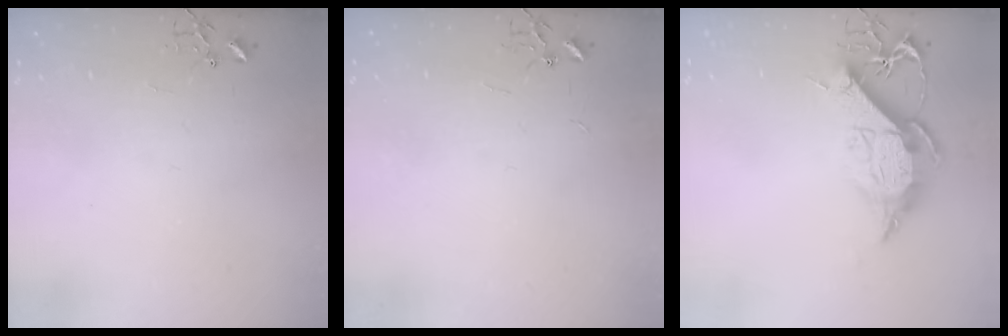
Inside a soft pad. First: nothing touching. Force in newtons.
{"total": 1.8, "press": 1.8, "slide": 0.2}
{"total": 13.0, "press": 13.0, "slide": 1.1}